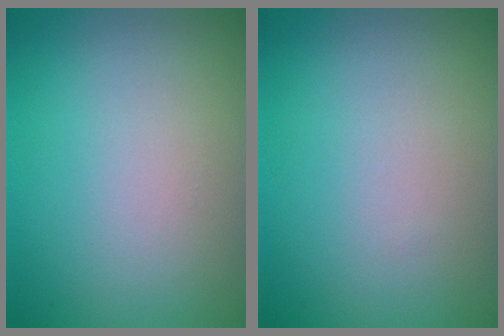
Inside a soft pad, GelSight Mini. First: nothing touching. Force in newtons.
{"total": 0.0}